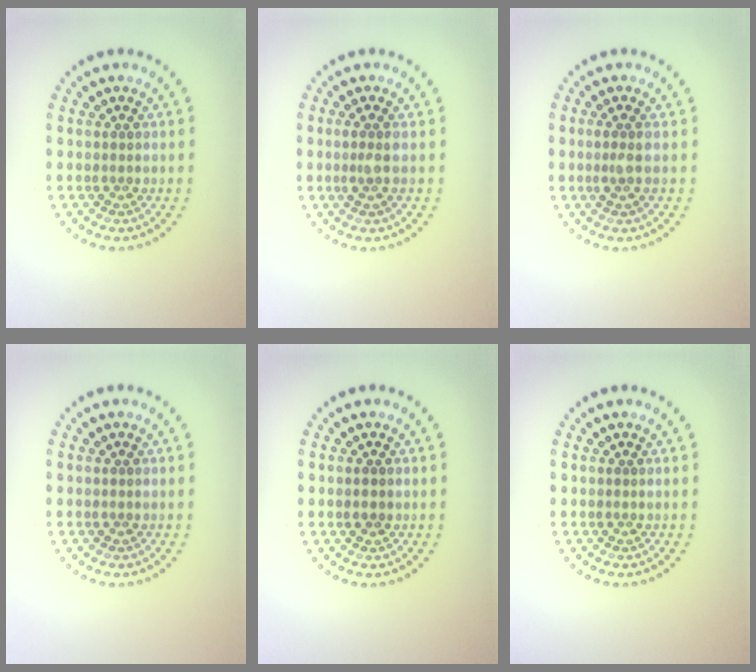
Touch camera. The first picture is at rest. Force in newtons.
{"total": 1.3, "press": 1.1, "slide": 0.7}
{"total": 1.3, "press": 1.1, "slide": 0.7}
{"total": 0.0}
{"total": 1.0, "press": 1.0, "slide": 0.1}
{"total": 0.0}